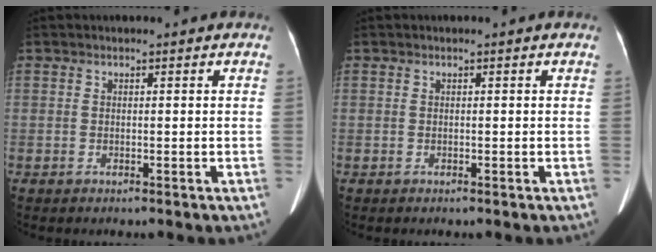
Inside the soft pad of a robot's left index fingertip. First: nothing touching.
{"total": 0.0}